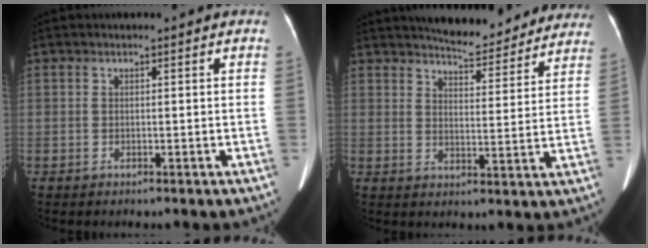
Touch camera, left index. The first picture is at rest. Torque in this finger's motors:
{"motor_torque": [0.14, -0.17, 0.02, 0.00]}